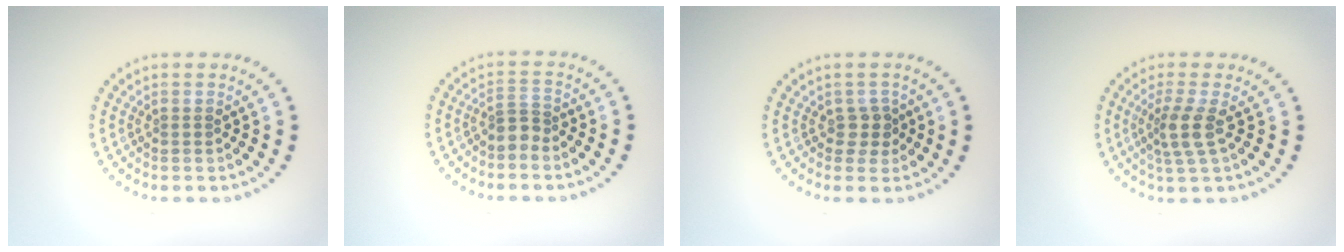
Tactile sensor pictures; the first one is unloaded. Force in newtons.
{"total": 2.0, "press": 1.6, "slide": 1.2}
{"total": 1.7, "press": 1.4, "slide": 0.9}
{"total": 2.7, "press": 2.2, "slide": 1.7}